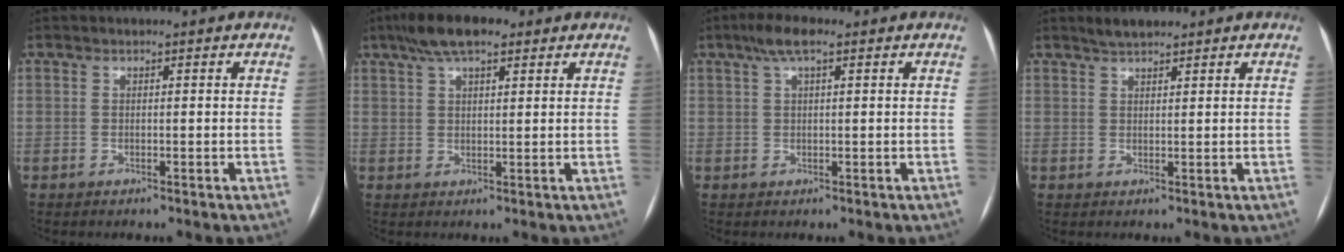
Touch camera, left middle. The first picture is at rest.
{"total": 7.7, "force": [5.1, 2.4, 5.3], "torque": [-0.103, 0.024, 0.086]}
{"total": 4.1, "force": [2.4, 0.9, 3.2], "torque": [-0.068, 0.020, 0.043]}
{"total": 2.8, "force": [2.4, 0.6, 1.3], "torque": [-0.029, 0.010, 0.043]}